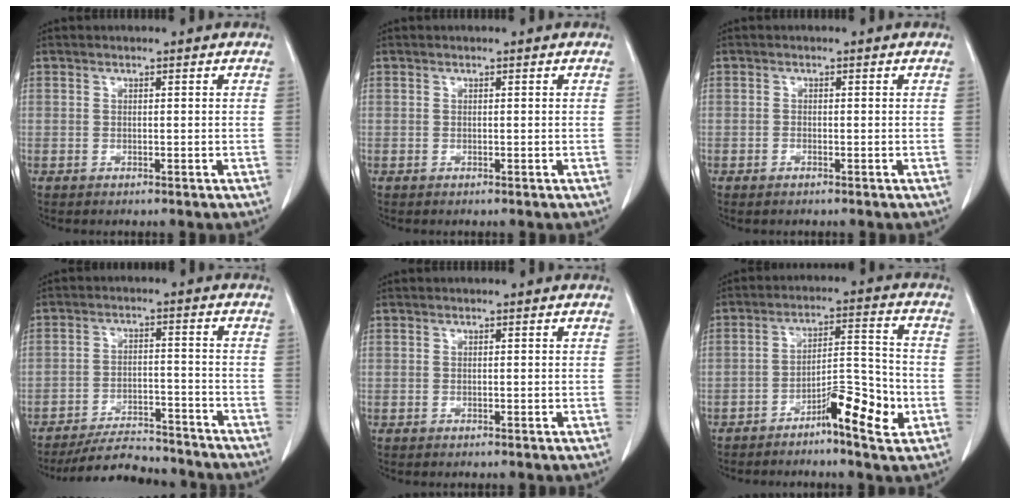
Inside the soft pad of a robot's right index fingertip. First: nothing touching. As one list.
[{"total": 0.0}, {"total": 0.7, "force": [-0.5, 0.2, 0.4], "torque": [-0.009, -0.001, -0.007]}, {"total": 10.9, "force": [-10.3, 2.2, 2.6], "torque": [-0.033, 0.005, -0.157]}, {"total": 0.0}, {"total": 8.9, "force": [-4.4, 1.6, 7.6], "torque": [-0.117, 0.015, -0.068]}]